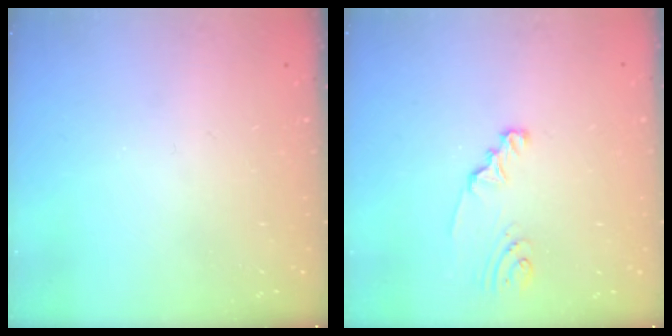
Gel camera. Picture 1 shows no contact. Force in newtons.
{"total": 2.4, "press": 2.4, "slide": 0.1}